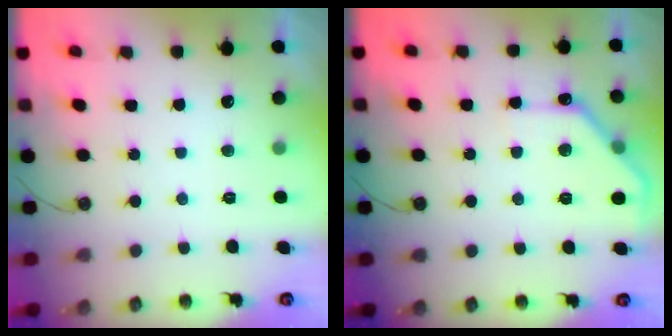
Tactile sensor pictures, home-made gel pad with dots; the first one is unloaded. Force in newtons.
{"total": 10.5, "press": 10.5, "slide": 0.4}